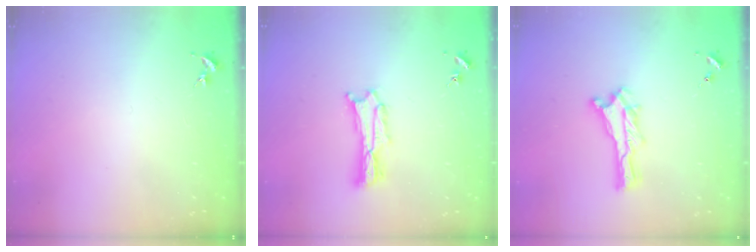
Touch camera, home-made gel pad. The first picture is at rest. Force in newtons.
{"total": 3.0, "press": 3.0, "slide": 0.3}
{"total": 0.0}